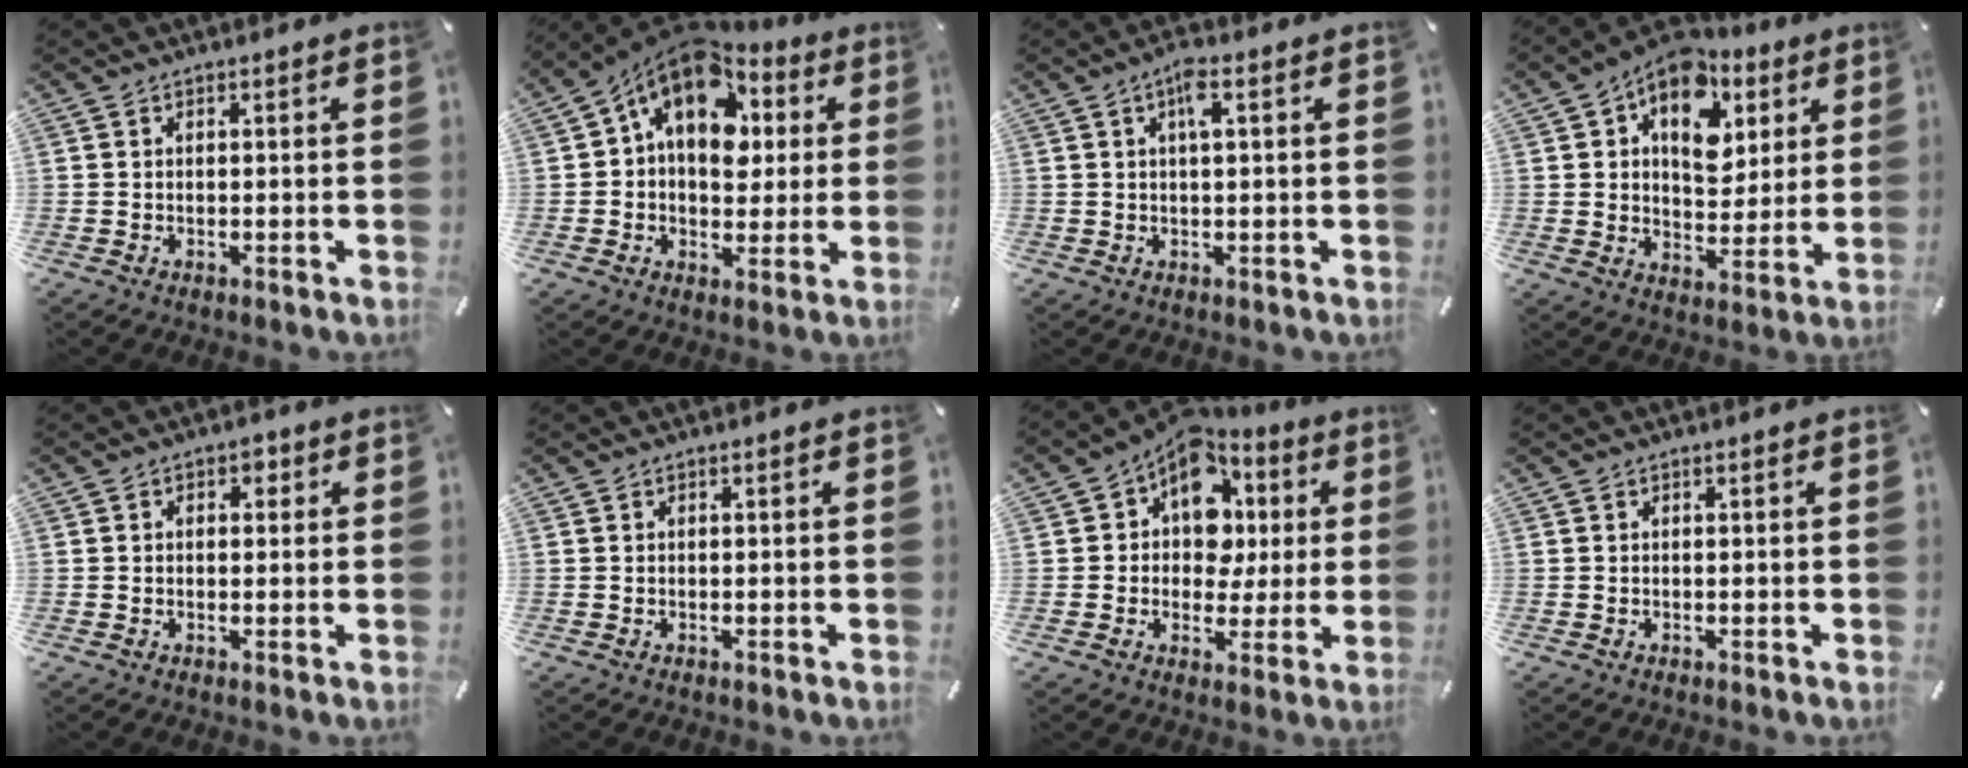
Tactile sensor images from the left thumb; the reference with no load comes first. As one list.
[{"total": 14.5, "force": [5.3, 9.9, 9.2], "torque": [-0.153, -0.029, 0.095]}, {"total": 4.1, "force": [1.3, 1.1, 3.7], "torque": [-0.078, 0.007, 0.019]}, {"total": 14.6, "force": [6.6, 9.9, 8.5], "torque": [-0.124, -0.032, 0.119]}, {"total": 2.1, "force": [0.3, 1.7, 1.2], "torque": [-0.009, 0.004, -0.002]}, {"total": 0.0}, {"total": 12.5, "force": [5.1, 9.8, 5.9], "torque": [-0.103, -0.035, 0.099]}, {"total": 0.0}]